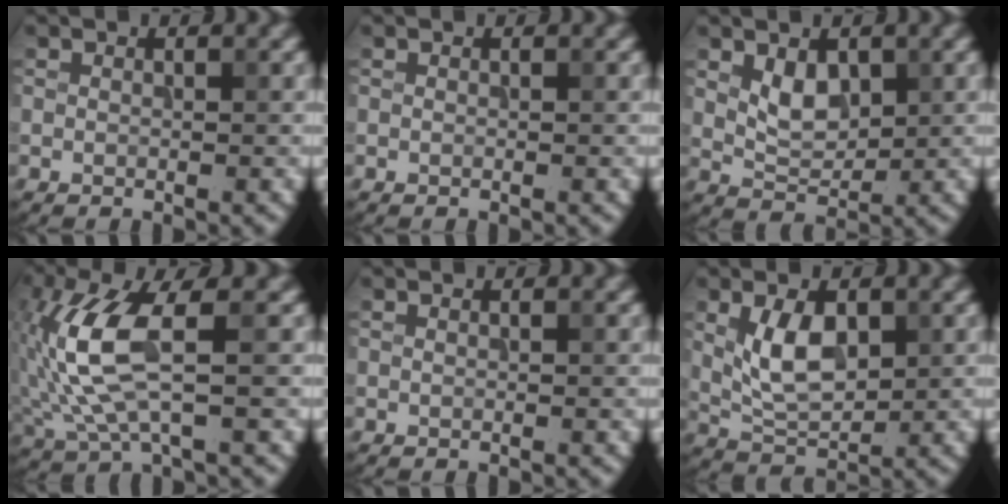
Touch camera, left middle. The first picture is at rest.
{"total": 0.0}
{"total": 3.0, "force": [1.0, 1.9, 2.1], "torque": [-0.038, -0.005, 0.023]}
{"total": 7.1, "force": [0.4, 2.5, 6.6], "torque": [-0.166, -0.003, 0.013]}
{"total": 0.0}
{"total": 4.8, "force": [0.9, 2.7, 3.9], "torque": [-0.081, -0.001, 0.020]}